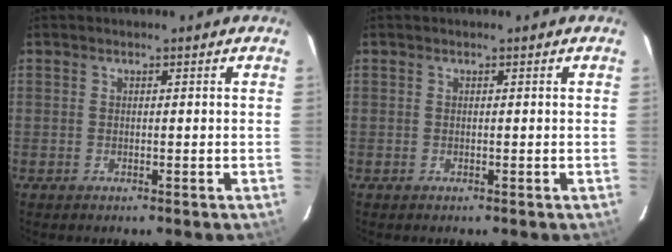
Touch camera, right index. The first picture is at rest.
{"total": 0.0}